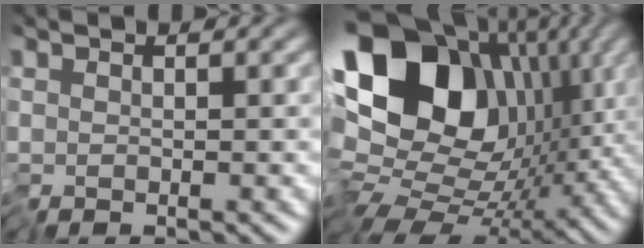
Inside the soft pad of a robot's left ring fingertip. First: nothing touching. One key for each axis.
{"total": 16.9, "fx": 3.6, "fy": 12.3, "fz": 11.0, "tx": -0.171, "ty": -0.001, "tz": 0.079}